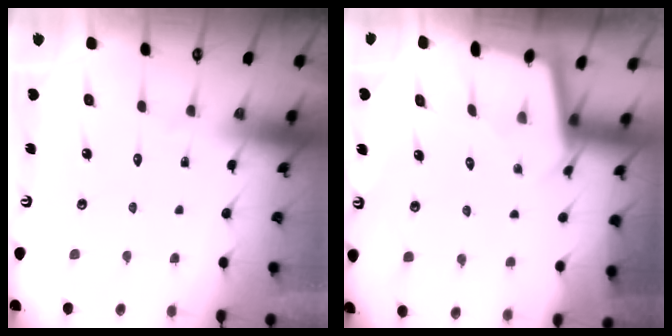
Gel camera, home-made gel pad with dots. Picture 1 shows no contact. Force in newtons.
{"total": 1.8, "press": 1.8, "slide": 0.2}